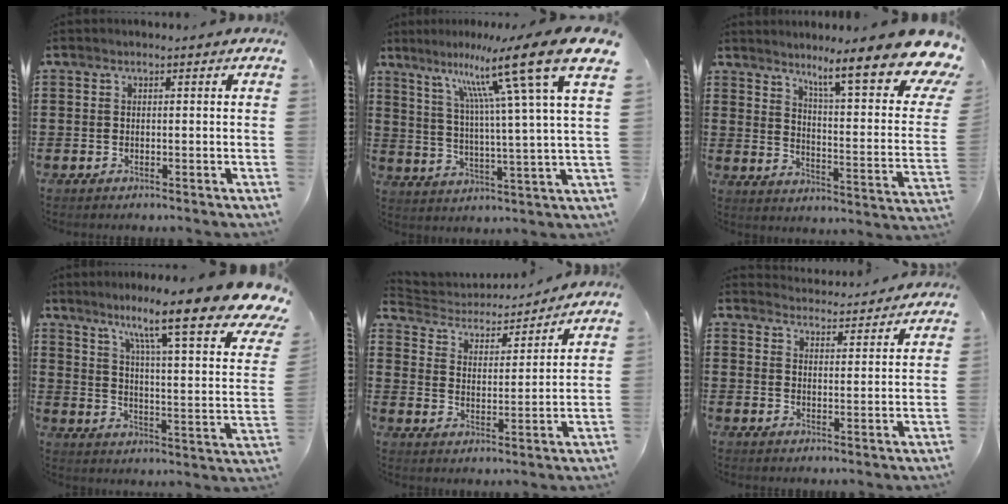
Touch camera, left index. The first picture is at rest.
{"total": 15.3, "force": [9.5, 0.3, 12.0], "torque": [-0.224, -0.045, 0.143]}
{"total": 13.6, "force": [9.6, 1.3, 9.6], "torque": [-0.161, -0.067, 0.151]}
{"total": 12.7, "force": [9.3, 0.6, 8.6], "torque": [-0.166, -0.071, 0.142]}
{"total": 3.5, "force": [3.4, 0.7, 0.1], "torque": [-0.026, -0.027, 0.053]}
{"total": 3.9, "force": [3.9, -0.1, 0.0], "torque": [-0.013, -0.023, 0.068]}